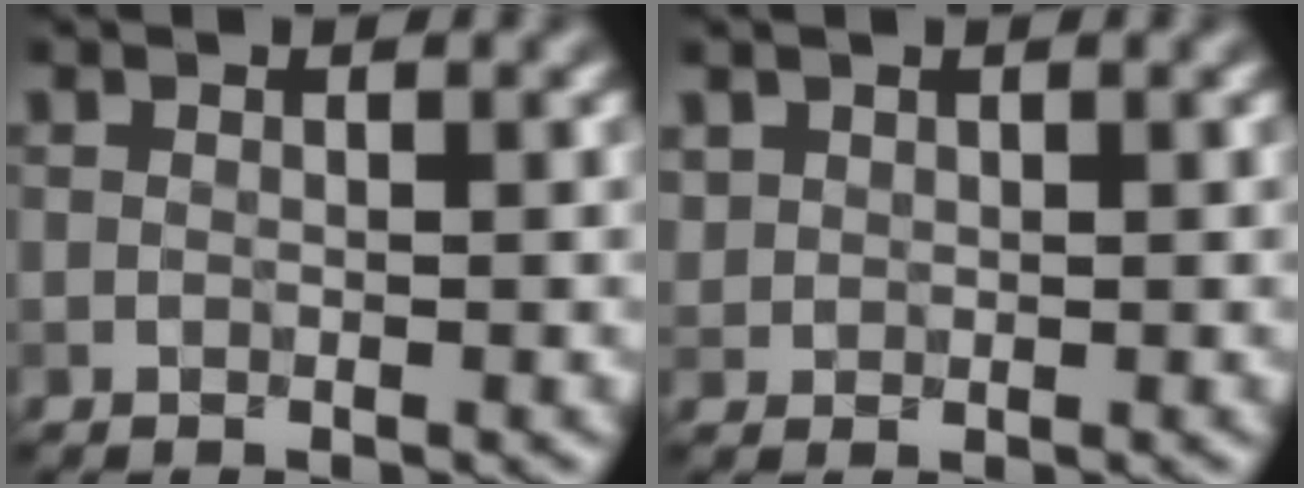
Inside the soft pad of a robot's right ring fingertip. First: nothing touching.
{"total": 0.9, "force": [0.4, 0.7, -0.3], "torque": [0.012, 0.001, 0.006]}